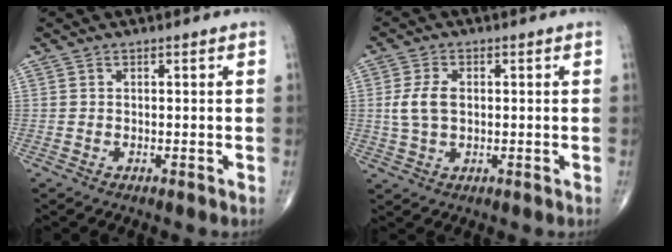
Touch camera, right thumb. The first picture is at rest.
{"total": 5.4, "force": [0.4, 3.4, 4.2], "torque": [-0.087, 0.004, 0.009]}